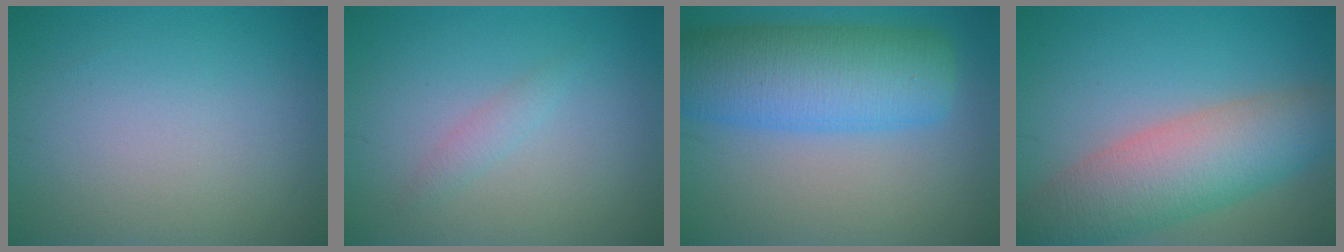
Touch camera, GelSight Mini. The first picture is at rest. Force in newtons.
{"total": 1.2, "press": 1.2, "slide": 0.1}
{"total": 9.5, "press": 9.5, "slide": 0.2}
{"total": 8.2, "press": 8.2, "slide": 0.5}